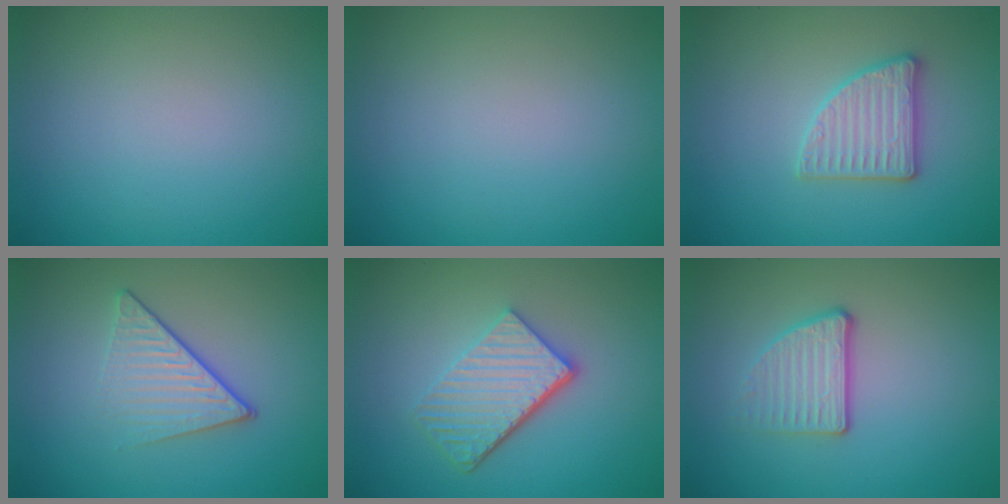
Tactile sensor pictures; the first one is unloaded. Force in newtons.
{"total": 0.0}
{"total": 2.9, "press": 2.8, "slide": 0.5}
{"total": 4.1, "press": 2.8, "slide": 3.1}
{"total": 5.2, "press": 3.8, "slide": 3.5}
{"total": 3.0, "press": 2.3, "slide": 1.9}